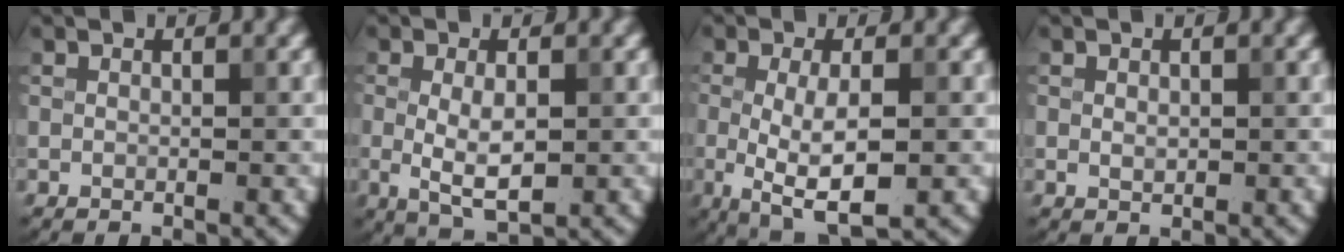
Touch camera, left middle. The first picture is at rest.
{"total": 3.8, "force": [-0.2, 1.6, 3.5], "torque": [-0.070, -0.005, -0.001]}
{"total": 5.7, "force": [-1.1, 1.8, 5.3], "torque": [-0.105, -0.014, -0.015]}
{"total": 0.9, "force": [0.1, 0.7, 0.7], "torque": [-0.011, -0.002, 0.003]}